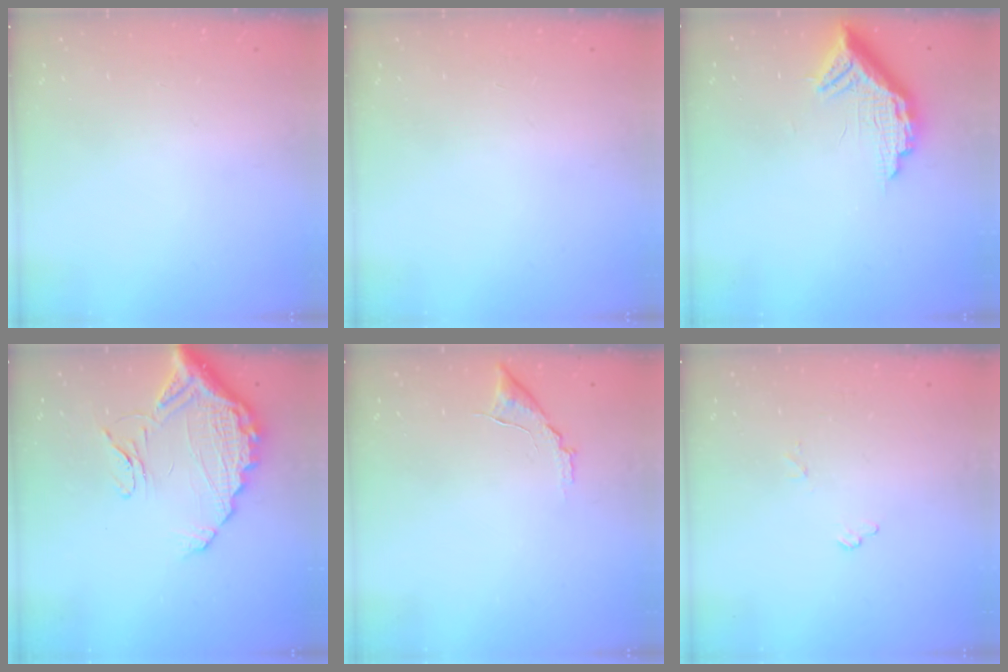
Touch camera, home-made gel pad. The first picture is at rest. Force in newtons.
{"total": 0.0}
{"total": 13.5, "press": 13.5, "slide": 1.2}
{"total": 15.0, "press": 15.0, "slide": 1.2}
{"total": 7.2, "press": 7.2, "slide": 0.3}
{"total": 5.8, "press": 5.8, "slide": 0.4}